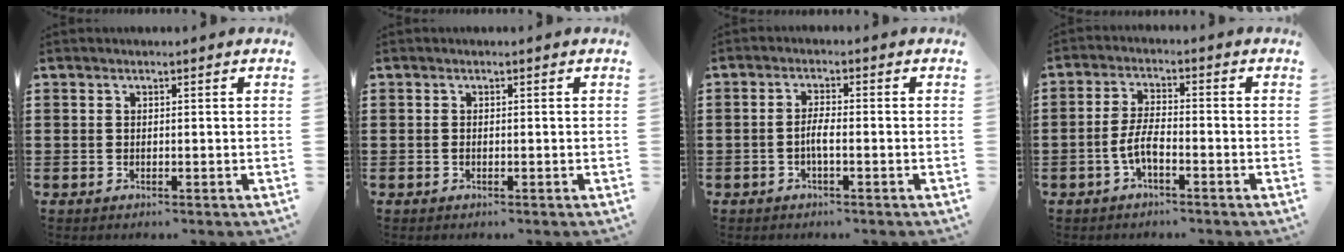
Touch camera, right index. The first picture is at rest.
{"total": 0.0}
{"total": 2.1, "force": [-0.7, 0.4, 1.9], "torque": [-0.044, -0.001, -0.015]}
{"total": 4.7, "force": [-2.0, 1.3, 4.0], "torque": [-0.096, -0.003, -0.046]}